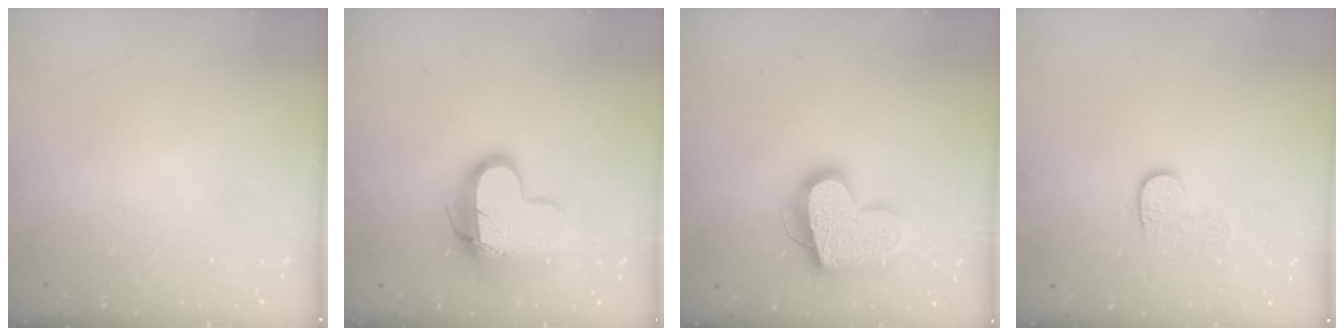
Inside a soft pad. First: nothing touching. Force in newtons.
{"total": 13.7, "press": 13.6, "slide": 1.3}
{"total": 19.5, "press": 19.4, "slide": 1.6}
{"total": 7.0, "press": 6.9, "slide": 0.6}